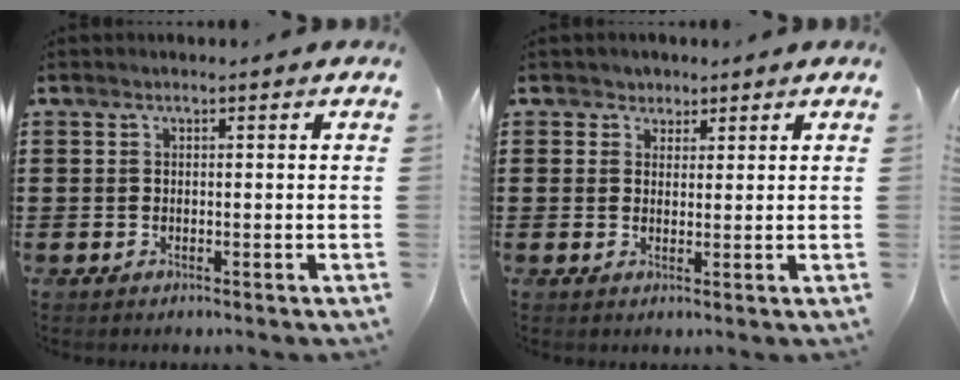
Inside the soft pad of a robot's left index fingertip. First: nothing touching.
{"total": 2.1, "force": [1.4, 1.6, -0.1], "torque": [-0.009, 0.008, 0.024]}